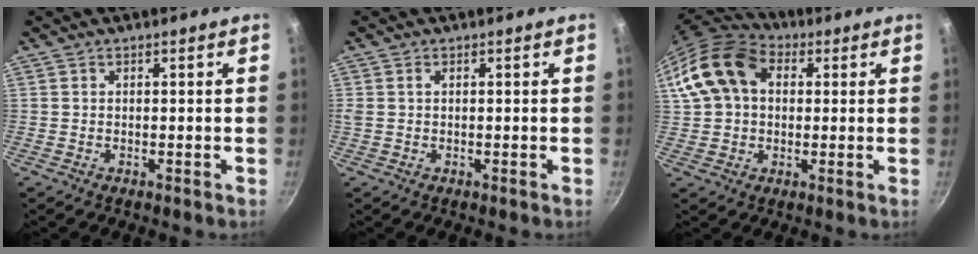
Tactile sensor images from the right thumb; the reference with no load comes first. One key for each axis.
{"total": 1.1, "fx": 0.3, "fy": 0.7, "fz": 0.8, "tx": -0.014, "ty": 0.003, "tz": 0.006}
{"total": 14.8, "fx": 3.5, "fy": 10.8, "fz": 9.6, "tx": -0.168, "ty": 0.026, "tz": 0.050}